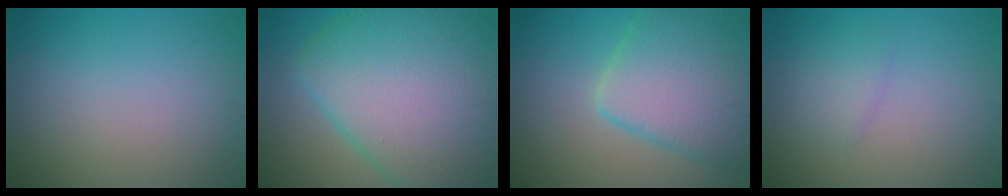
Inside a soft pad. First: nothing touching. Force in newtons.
{"total": 12.1, "press": 12.1, "slide": 0.3}
{"total": 7.5, "press": 7.5, "slide": 0.4}
{"total": 1.3, "press": 1.3, "slide": 0.1}